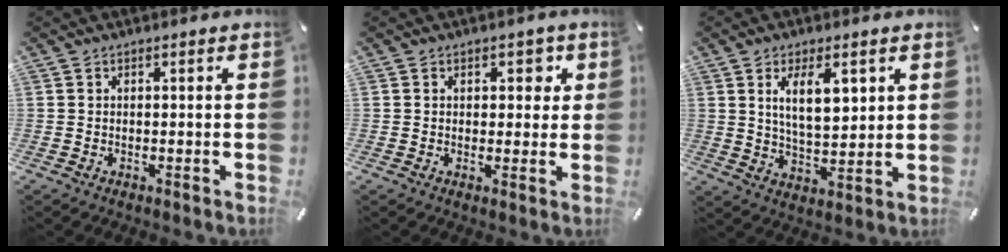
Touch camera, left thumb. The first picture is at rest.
{"total": 3.7, "force": [1.1, 2.8, 2.2], "torque": [-0.008, -0.006, 0.007]}
{"total": 9.6, "force": [4.1, 4.5, 7.5], "torque": [-0.118, -0.012, 0.065]}